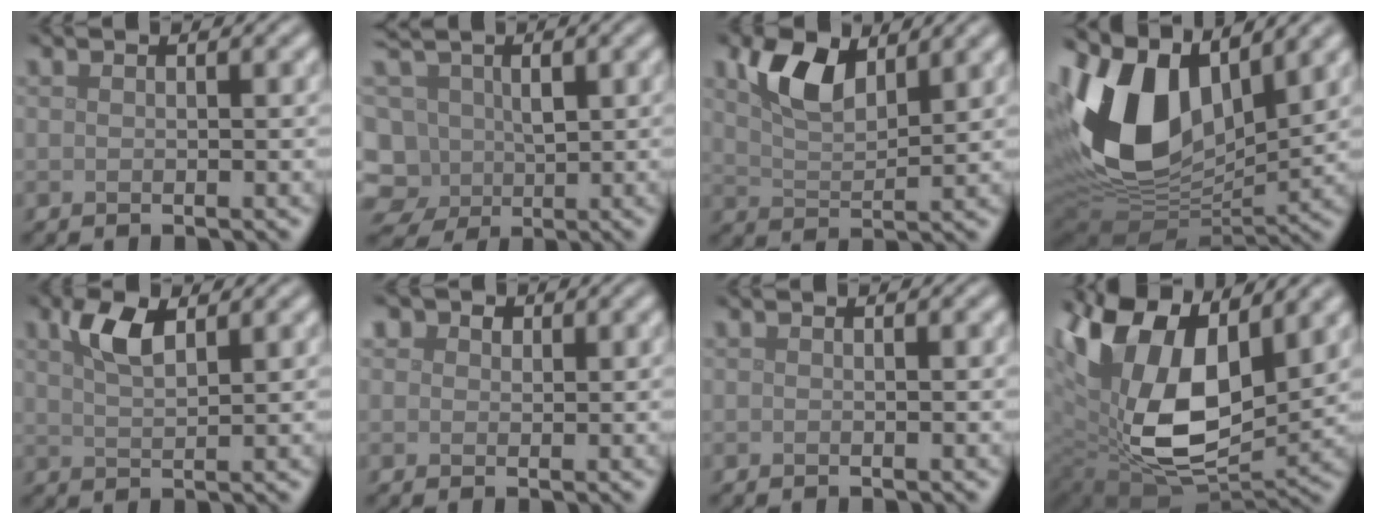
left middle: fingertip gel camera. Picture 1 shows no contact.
{"total": 9.2, "force": [-0.6, 8.0, 4.5], "torque": [-0.120, 0.016, -0.034]}
{"total": 5.0, "force": [2.7, 2.5, 3.4], "torque": [-0.074, 0.002, 0.050]}
{"total": 14.2, "force": [3.7, 8.6, 10.7], "torque": [-0.231, 0.002, 0.064]}
{"total": 3.4, "force": [1.9, 1.4, 2.5], "torque": [-0.054, 0.006, 0.038]}
{"total": 3.6, "force": [2.0, 2.5, 1.6], "torque": [-0.033, 0.008, 0.017]}
{"total": 0.0}
{"total": 16.8, "force": [4.6, 9.6, 13.0], "torque": [-0.266, 0.001, 0.088]}